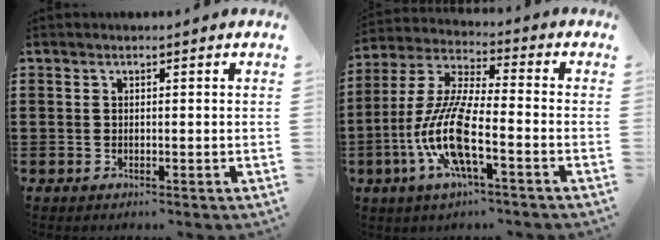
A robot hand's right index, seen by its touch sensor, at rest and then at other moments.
{"total": 11.1, "force": [-4.4, 2.2, 9.9], "torque": [-0.235, -0.016, -0.092]}